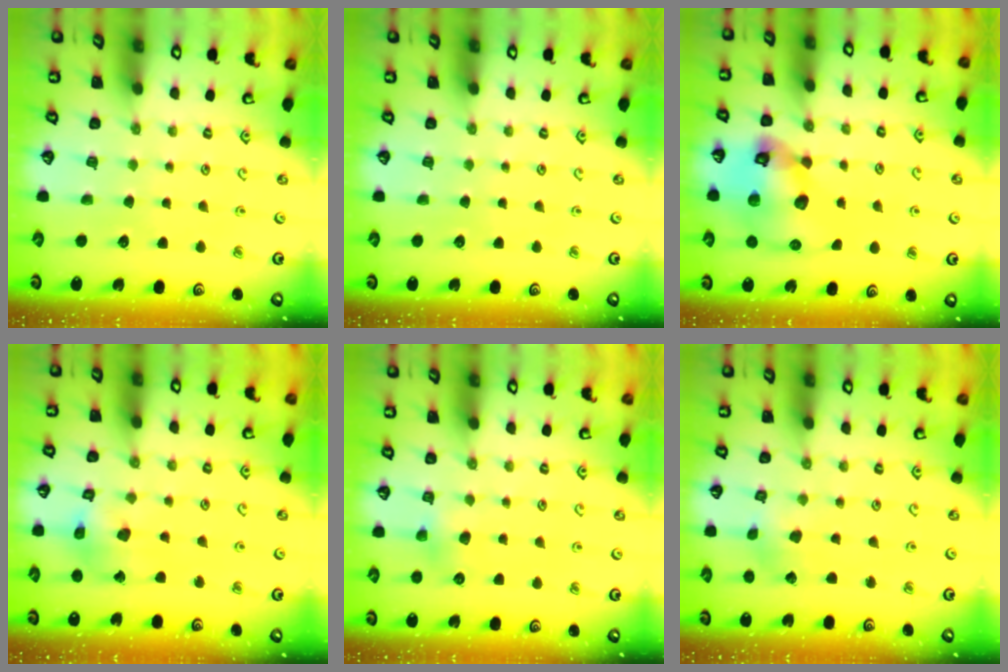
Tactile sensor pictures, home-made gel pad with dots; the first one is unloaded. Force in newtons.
{"total": 0.0}
{"total": 16.0, "press": 15.9, "slide": 2.1}
{"total": 11.9, "press": 11.8, "slide": 1.5}
{"total": 4.1, "press": 4.1, "slide": 0.5}
{"total": 2.7, "press": 2.7, "slide": 0.3}